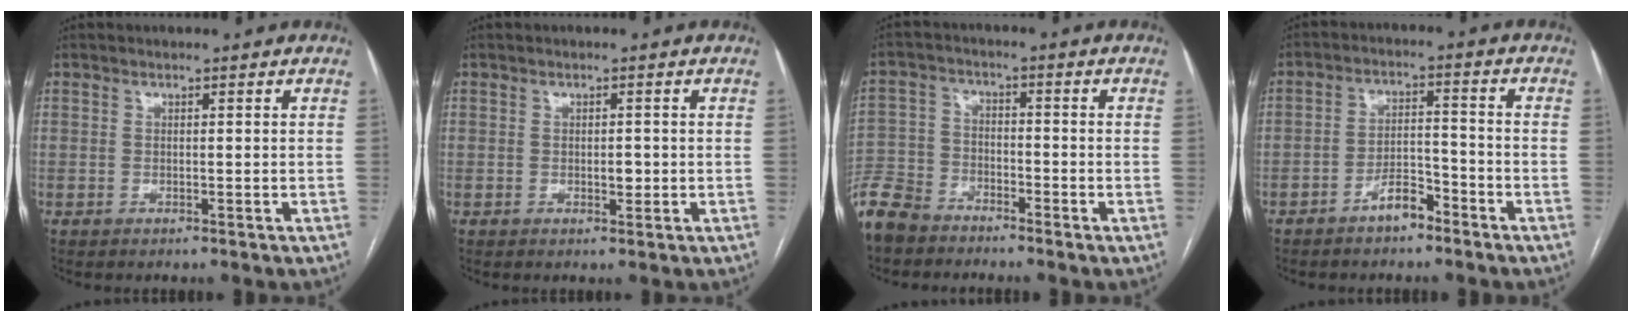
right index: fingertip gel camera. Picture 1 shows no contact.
{"total": 1.5, "force": [-0.2, 0.8, 1.3], "torque": [-0.017, 0.001, -0.001]}
{"total": 9.2, "force": [-7.8, 4.4, 2.3], "torque": [-0.056, -0.006, -0.154]}
{"total": 4.9, "force": [-3.6, 1.8, 2.9], "torque": [-0.051, 0.014, -0.064]}